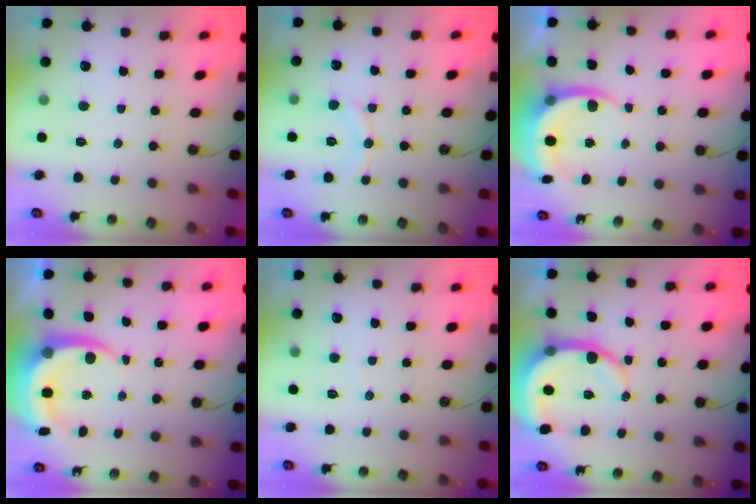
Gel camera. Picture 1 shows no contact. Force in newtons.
{"total": 6.9, "press": 6.8, "slide": 0.7}
{"total": 6.0, "press": 6.0, "slide": 0.7}
{"total": 8.1, "press": 7.9, "slide": 1.5}
{"total": 2.6, "press": 2.6, "slide": 0.2}
{"total": 10.1, "press": 10.0, "slide": 1.3}